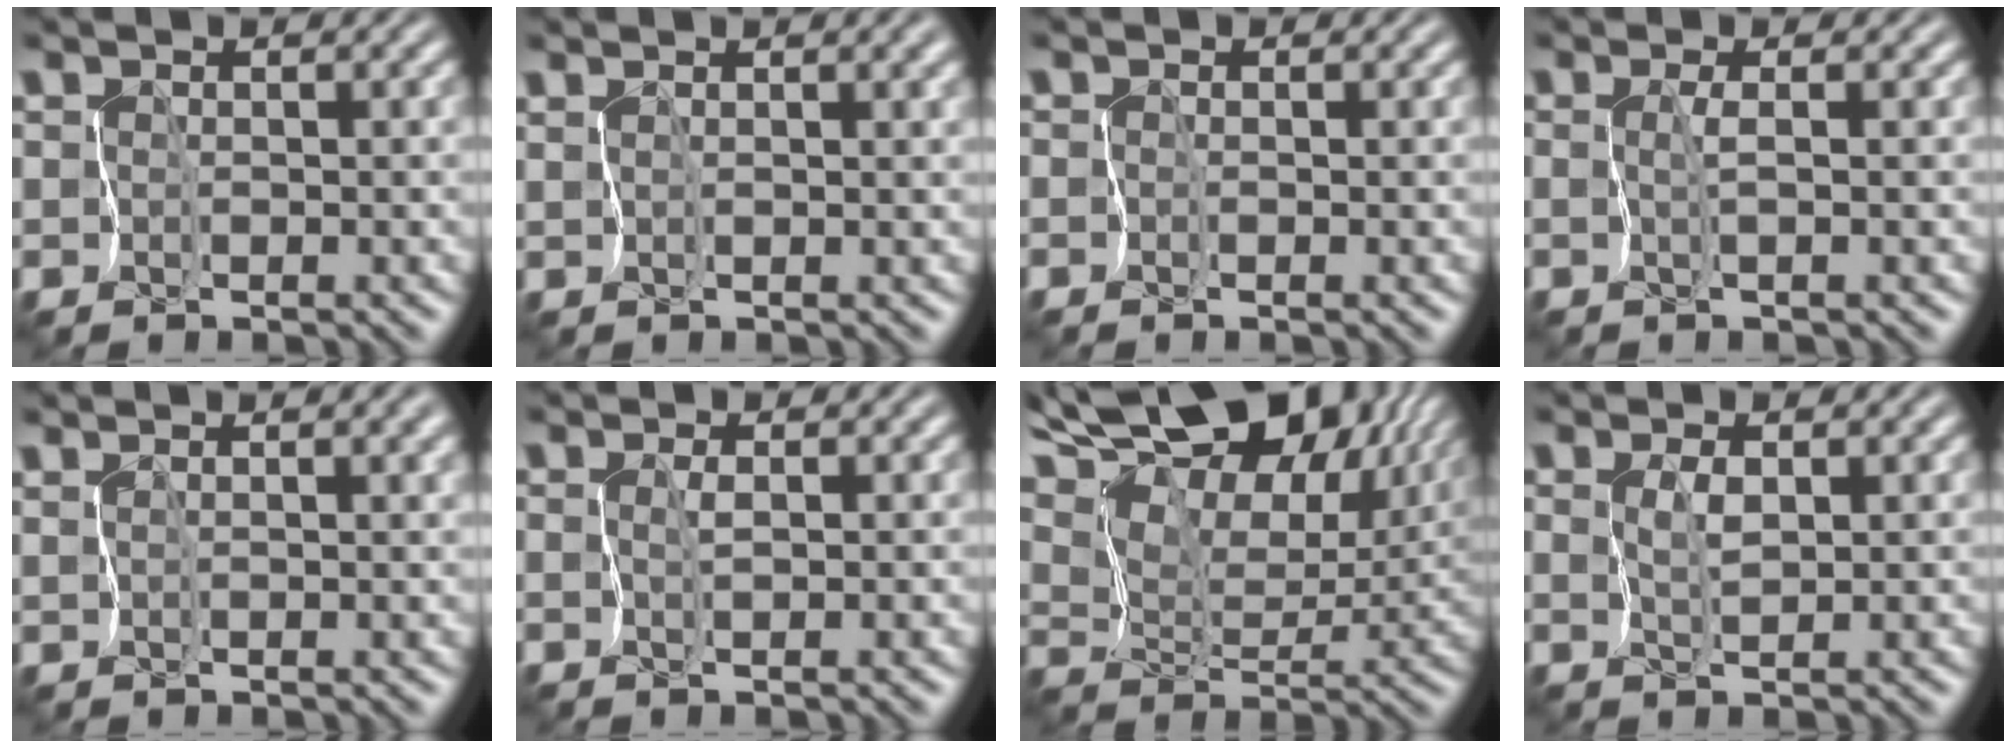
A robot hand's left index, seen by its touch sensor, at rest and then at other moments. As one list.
[{"total": 3.3, "force": [1.9, 0.9, 2.4], "torque": [-0.036, 0.010, 0.033]}, {"total": 0.0}, {"total": 0.9, "force": [-0.1, -0.6, 0.6], "torque": [-0.018, 0.000, 0.000]}, {"total": 4.2, "force": [2.5, 1.4, 3.0], "torque": [-0.049, 0.013, 0.038]}, {"total": 0.5, "force": [0.0, -0.1, 0.5], "torque": [-0.010, 0.000, -0.001]}, {"total": 15.9, "force": [10.2, 7.9, 9.4], "torque": [-0.212, 0.061, 0.155]}, {"total": 0.9, "force": [0.4, 0.0, 0.8], "torque": [-0.019, 0.001, 0.010]}]